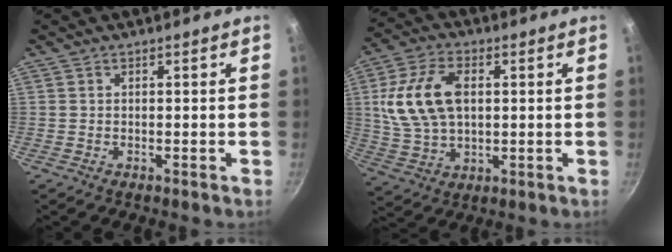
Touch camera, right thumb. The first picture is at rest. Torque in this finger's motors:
{"motor_torque": [-0.27, 1.28, 0.31, -0.17, 0.14]}